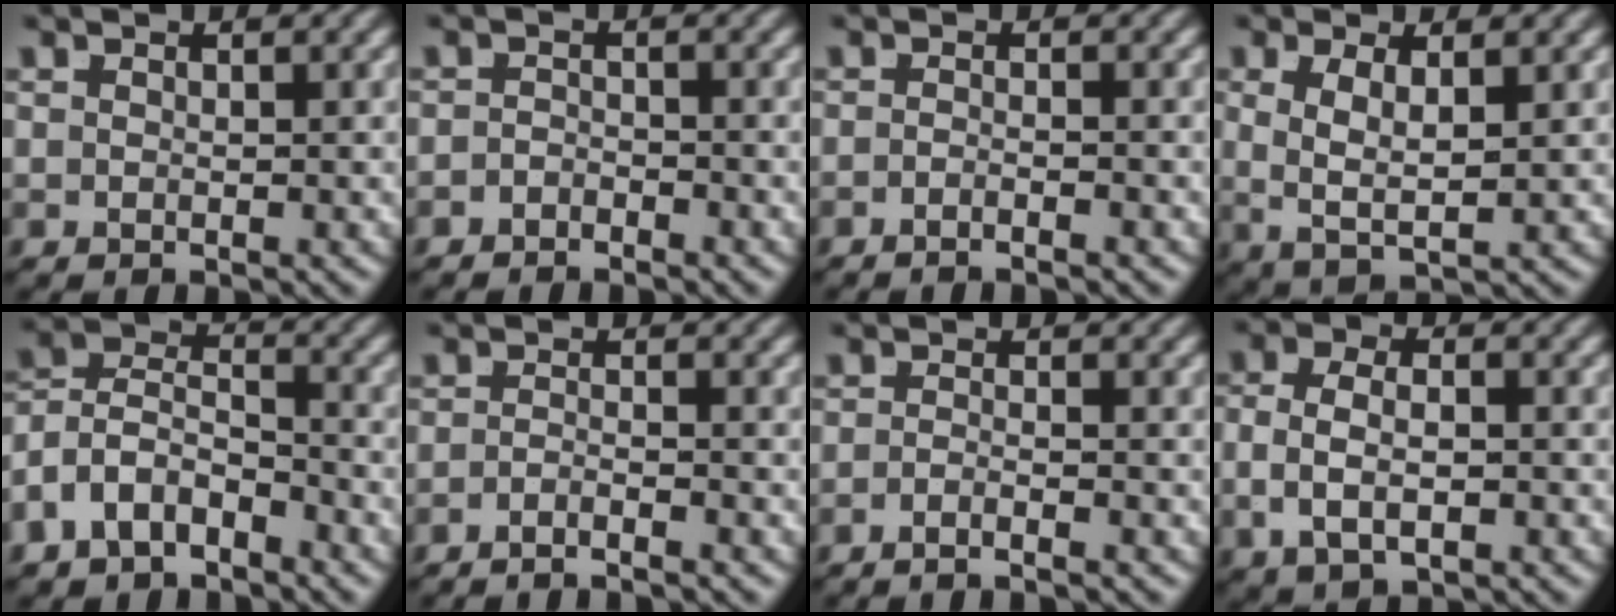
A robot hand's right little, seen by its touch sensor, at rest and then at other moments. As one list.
[{"total": 2.3, "force": [-2.2, 0.2, -0.3], "torque": [0.011, -0.014, -0.033]}, {"total": 1.9, "force": [-1.7, -0.6, 0.5], "torque": [-0.003, -0.002, -0.031]}, {"total": 4.3, "force": [0.4, 2.4, 3.5], "torque": [-0.074, -0.010, 0.012]}, {"total": 8.7, "force": [-2.6, 7.6, 3.5], "torque": [-0.090, -0.027, -0.052]}, {"total": 2.7, "force": [-2.6, -0.4, 0.7], "torque": [-0.009, -0.009, -0.041]}, {"total": 2.4, "force": [-2.1, -0.5, 1.0], "torque": [-0.012, -0.005, -0.036]}, {"total": 4.1, "force": [-0.9, 2.4, 3.2], "torque": [-0.063, -0.009, -0.007]}]